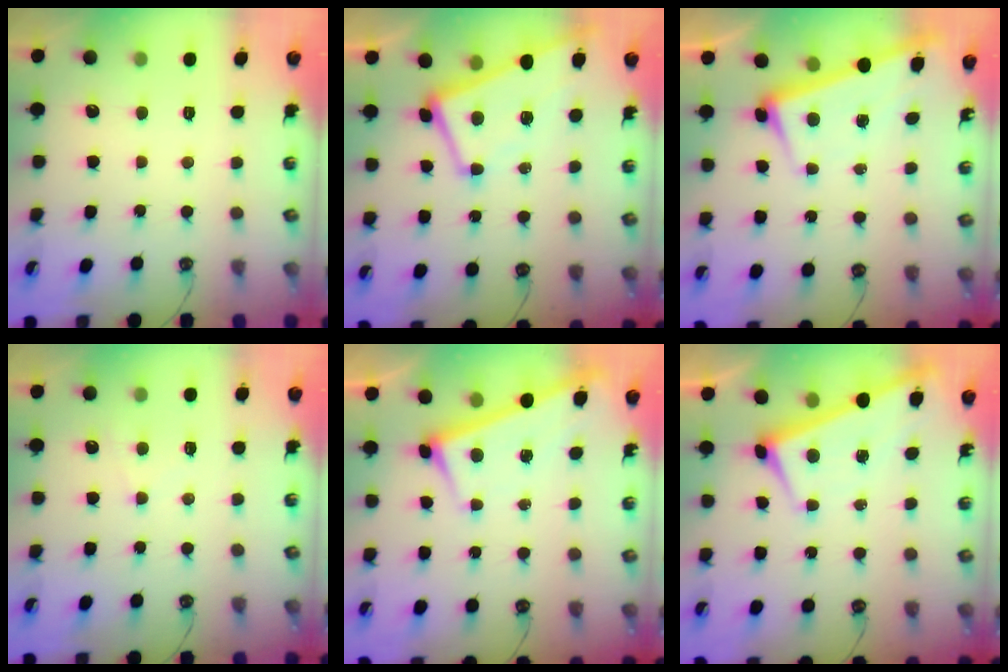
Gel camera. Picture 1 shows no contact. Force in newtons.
{"total": 1.3, "press": 1.1, "slide": 0.7}
{"total": 2.5, "press": 2.4, "slide": 0.6}
{"total": 1.8, "press": 1.7, "slide": 0.4}
{"total": 3.1, "press": 3.1, "slide": 0.1}
{"total": 1.0, "press": 1.0, "slide": 0.1}